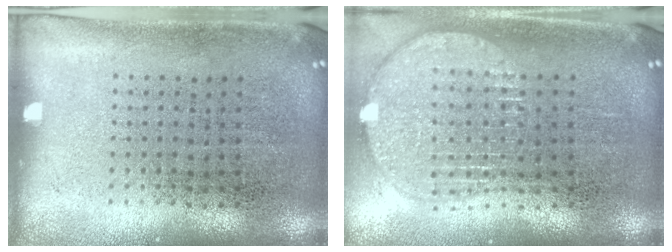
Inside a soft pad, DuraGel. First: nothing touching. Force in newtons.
{"total": 1.9, "press": 1.6, "slide": 1.0}